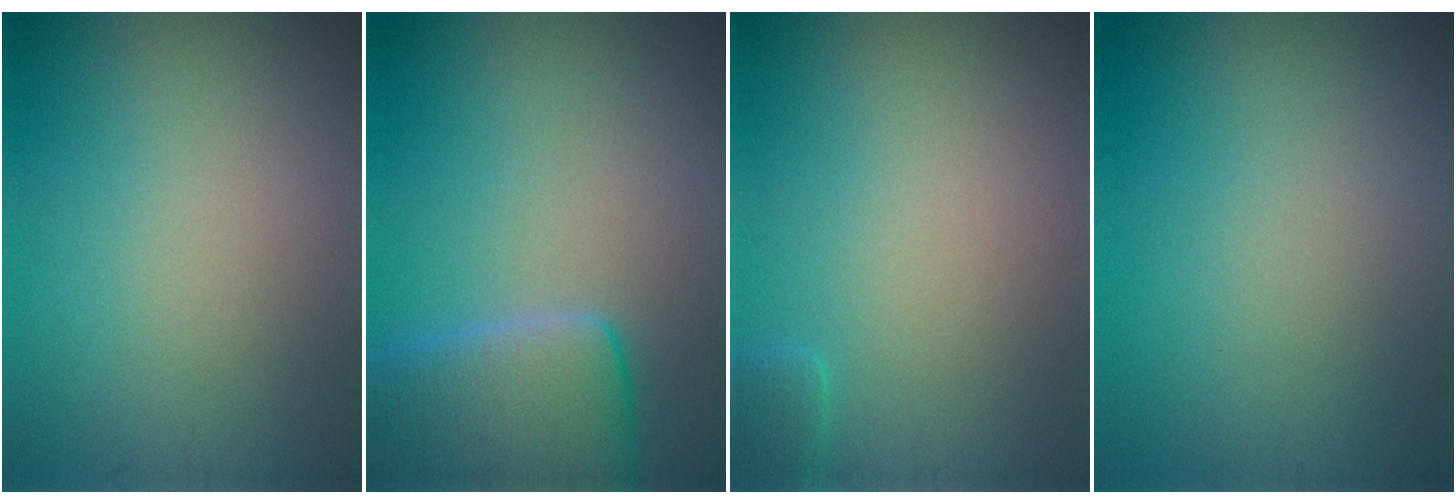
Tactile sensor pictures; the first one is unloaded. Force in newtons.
{"total": 6.6, "press": 6.6, "slide": 0.5}
{"total": 1.1, "press": 1.0, "slide": 0.1}
{"total": 0.0}